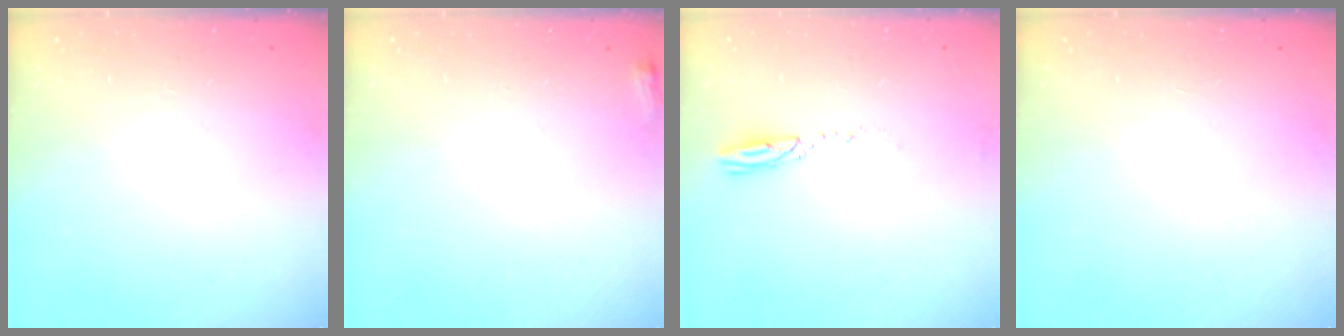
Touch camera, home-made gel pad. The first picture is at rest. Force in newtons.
{"total": 2.9, "press": 2.6, "slide": 1.1}
{"total": 2.9, "press": 2.9, "slide": 0.4}
{"total": 0.0}